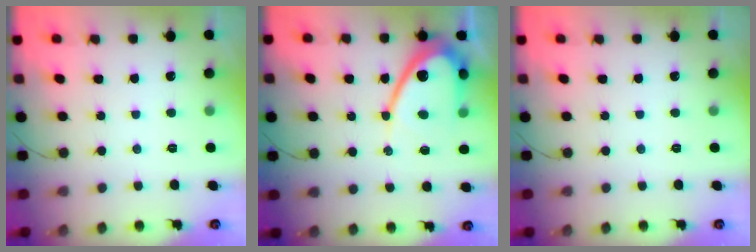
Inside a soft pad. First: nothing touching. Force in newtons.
{"total": 12.5, "press": 12.4, "slide": 1.1}
{"total": 0.0}